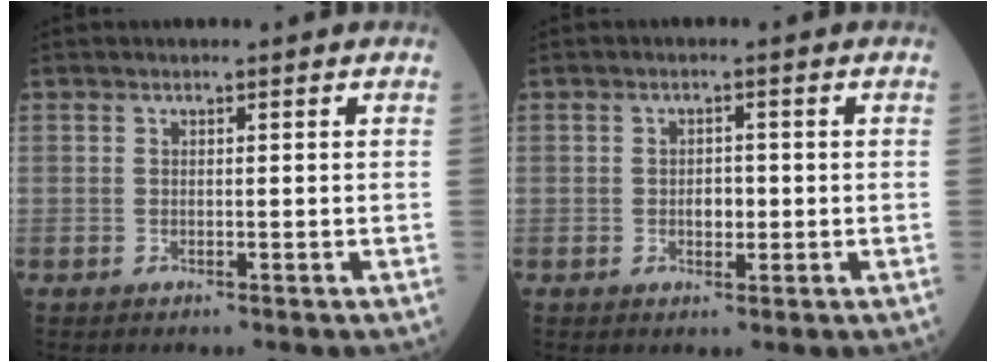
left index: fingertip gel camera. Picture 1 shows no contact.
{"total": 2.1, "force": [-0.2, 1.3, 1.6], "torque": [-0.025, 0.002, -0.002]}